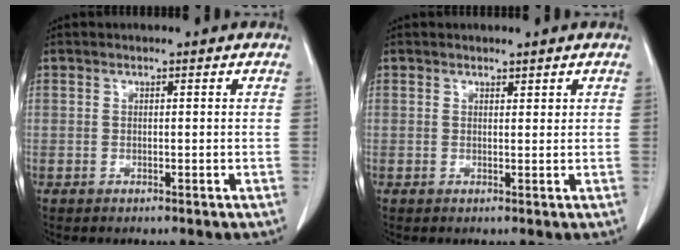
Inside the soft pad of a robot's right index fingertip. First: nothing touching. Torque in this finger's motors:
{"motor_torque": [-0.20, 0.40, -0.08, -0.01]}